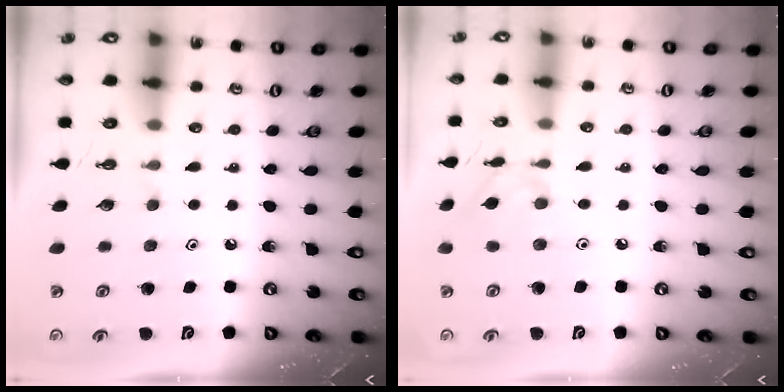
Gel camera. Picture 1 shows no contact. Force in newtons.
{"total": 4.6, "press": 4.5, "slide": 0.4}